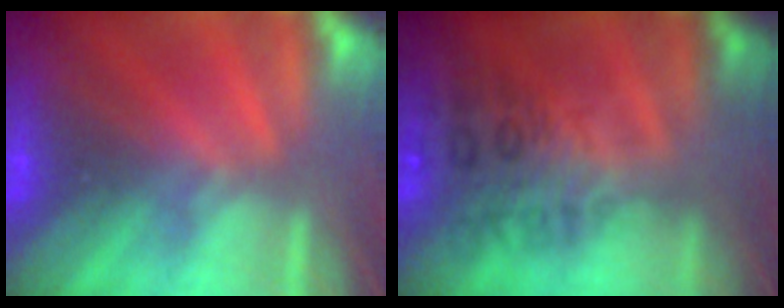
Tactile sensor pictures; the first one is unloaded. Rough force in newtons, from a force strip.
{"total": 2.8}